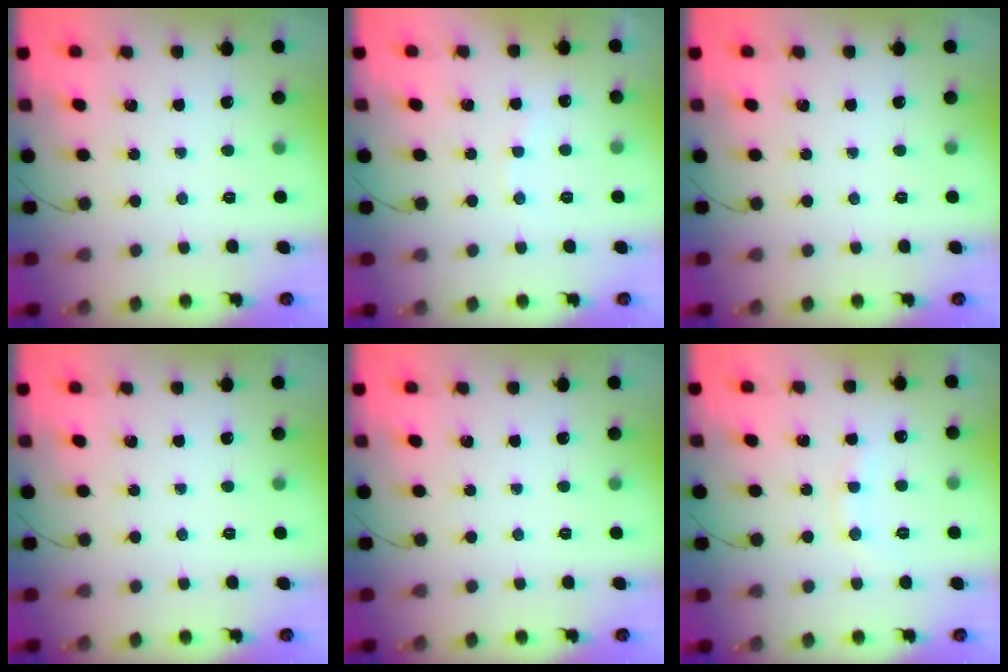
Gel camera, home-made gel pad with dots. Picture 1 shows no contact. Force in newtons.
{"total": 5.7, "press": 5.7, "slide": 0.9}
{"total": 0.0}
{"total": 0.0}
{"total": 0.0}
{"total": 8.2, "press": 8.0, "slide": 1.6}